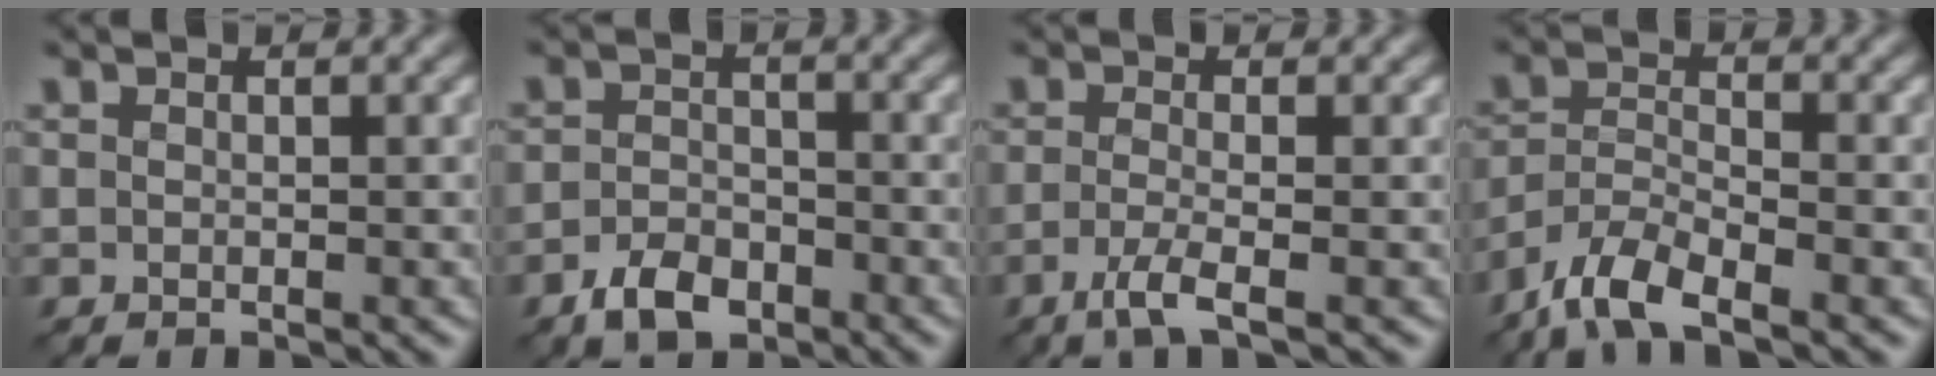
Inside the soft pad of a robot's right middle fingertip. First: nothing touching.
{"total": 3.2, "force": [-2.0, 2.0, 1.5], "torque": [-0.025, 0.003, -0.043]}
{"total": 2.6, "force": [-1.3, 0.6, 2.2], "torque": [-0.042, -0.003, -0.036]}
{"total": 5.1, "force": [-3.8, 1.6, 2.9], "torque": [-0.058, -0.002, -0.081]}